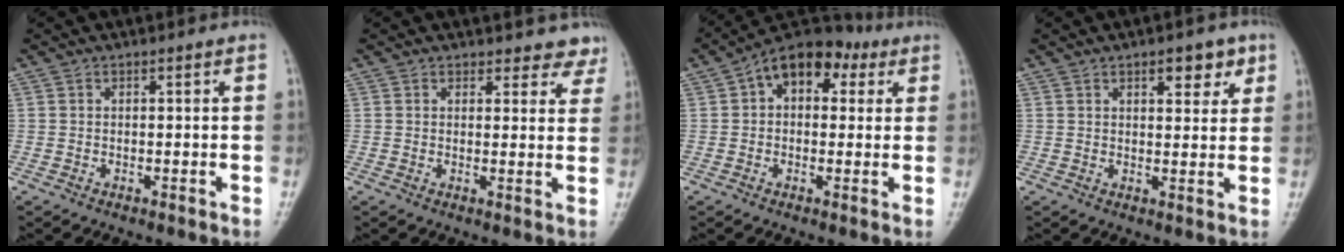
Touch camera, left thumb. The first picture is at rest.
{"total": 5.0, "force": [4.5, 2.2, 0.1], "torque": [0.040, -0.025, 0.029]}
{"total": 10.8, "force": [3.4, 7.1, 7.4], "torque": [-0.073, 0.027, 0.040]}
{"total": 5.2, "force": [2.8, 2.4, 3.6], "torque": [-0.024, -0.011, 0.036]}